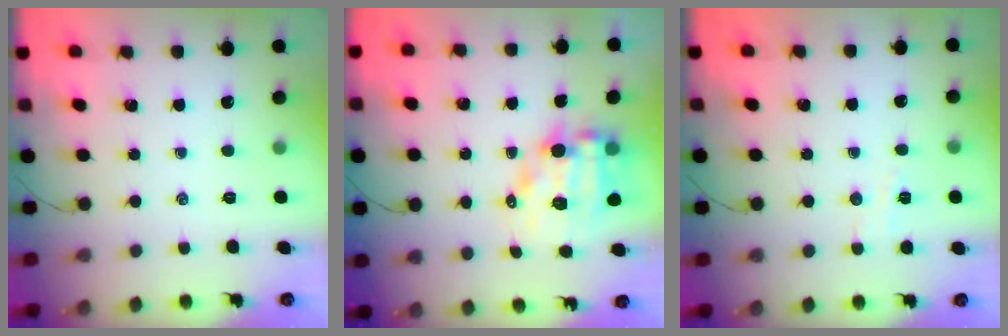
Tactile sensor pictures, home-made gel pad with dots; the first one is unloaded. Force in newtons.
{"total": 9.3, "press": 8.9, "slide": 2.8}
{"total": 3.4, "press": 3.3, "slide": 1.1}